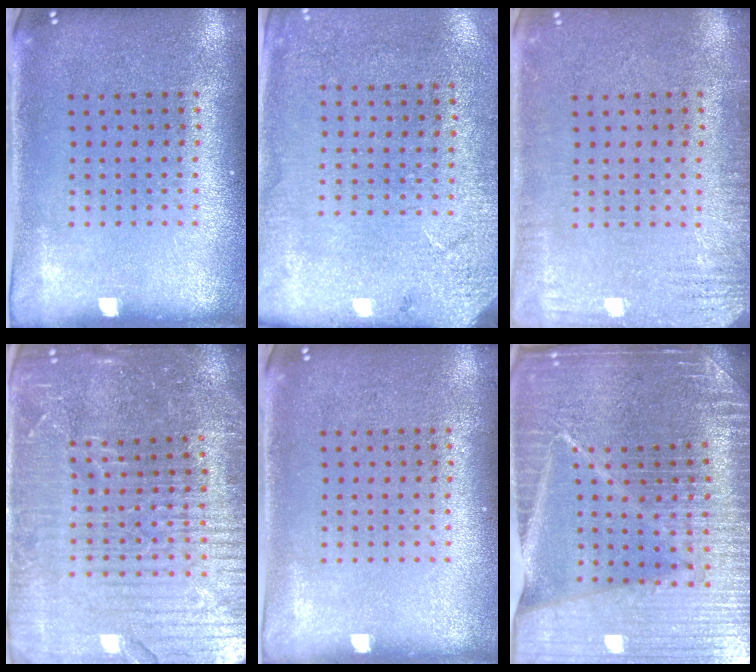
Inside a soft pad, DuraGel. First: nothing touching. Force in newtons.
{"total": 2.7, "press": 2.3, "slide": 1.3}
{"total": 2.5, "press": 2.5, "slide": 0.4}
{"total": 5.8, "press": 5.2, "slide": 2.6}
{"total": 0.0}
{"total": 5.7, "press": 5.1, "slide": 2.4}